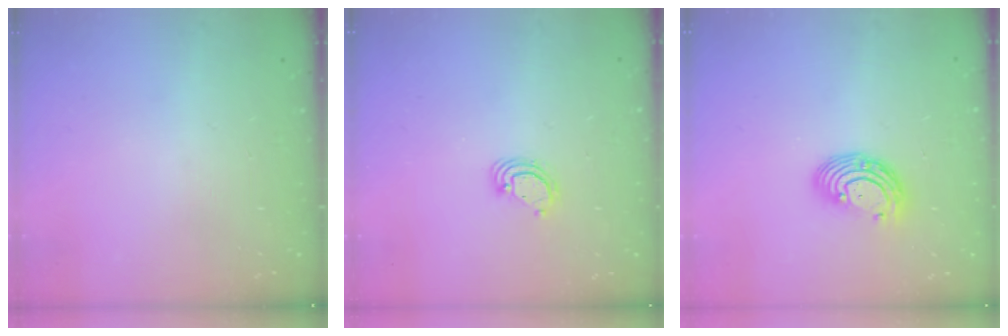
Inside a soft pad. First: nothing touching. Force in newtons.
{"total": 3.8, "press": 3.8, "slide": 0.1}
{"total": 8.1, "press": 8.0, "slide": 1.5}